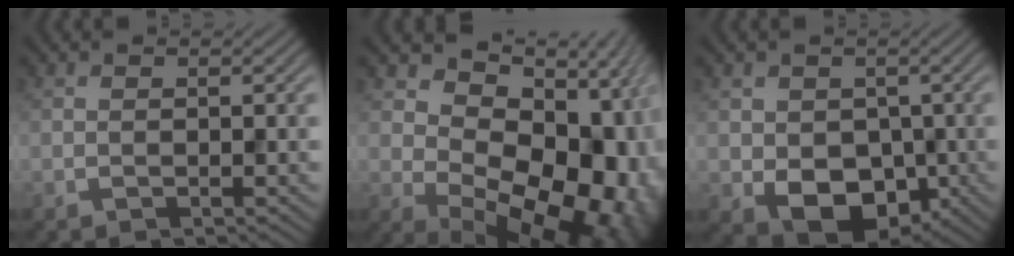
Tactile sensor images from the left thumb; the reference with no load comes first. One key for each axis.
{"total": 17.8, "fx": -0.1, "fy": 11.8, "fz": 13.3, "tx": -0.126, "ty": -0.024, "tz": 0.033}
{"total": 7.5, "fx": -1.6, "fy": 5.7, "fz": 4.6, "tx": -0.092, "ty": -0.023, "tz": -0.028}